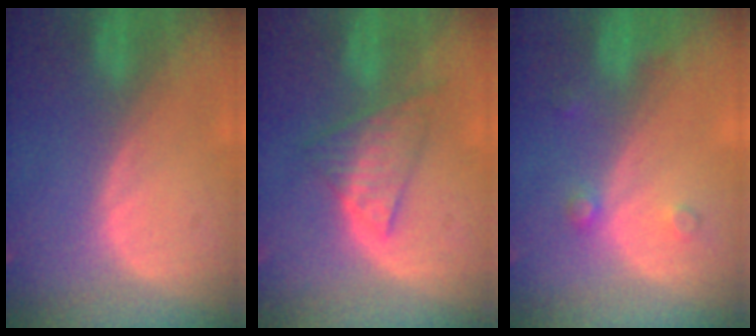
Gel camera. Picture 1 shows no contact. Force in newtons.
{"total": 5.9, "press": 5.9, "slide": 0.8}
{"total": 2.3, "press": 2.3, "slide": 0.2}